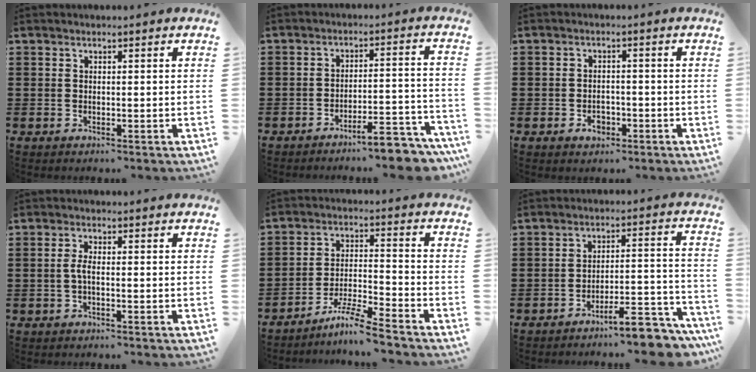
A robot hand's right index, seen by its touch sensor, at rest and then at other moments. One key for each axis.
{"total": 6.9, "fx": -6.2, "fy": 0.7, "fz": 3.1, "tx": -0.043, "ty": 0.009, "tz": -0.114}
{"total": 2.5, "fx": -1.3, "fy": 1.6, "fz": 1.5, "tx": -0.021, "ty": -0.006, "tz": -0.028}
{"total": 2.2, "fx": -0.6, "fy": 0.5, "fz": 2.1, "tx": -0.054, "ty": -0.004, "tz": -0.016}
{"total": 6.8, "fx": -6.0, "fy": -0.3, "fz": 3.2, "tx": -0.075, "ty": -0.010, "tz": -0.119}
{"total": 8.4, "fx": -7.3, "fy": 1.2, "fz": 4.0, "tx": -0.052, "ty": 0.019, "tz": -0.134}